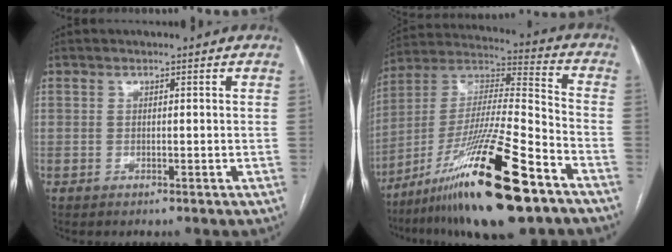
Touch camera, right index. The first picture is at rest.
{"total": 24.1, "force": [-14.1, 2.4, 19.4], "torque": [-0.357, -0.028, -0.246]}